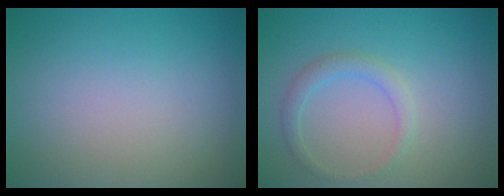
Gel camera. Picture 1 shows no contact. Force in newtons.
{"total": 1.7, "press": 1.7, "slide": 0.2}